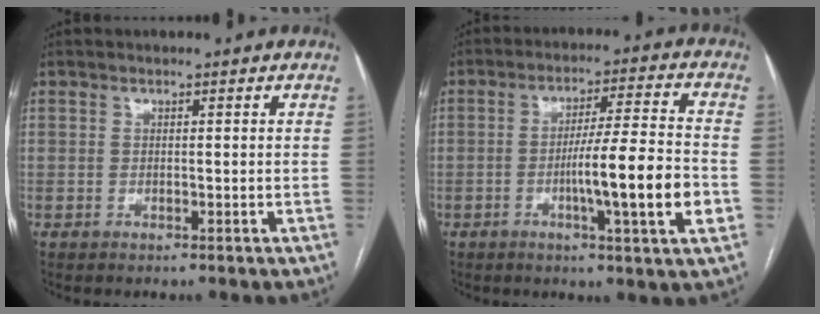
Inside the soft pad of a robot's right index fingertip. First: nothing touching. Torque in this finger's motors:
{"motor_torque": [0.60, -0.10, 0.29, 0.06]}